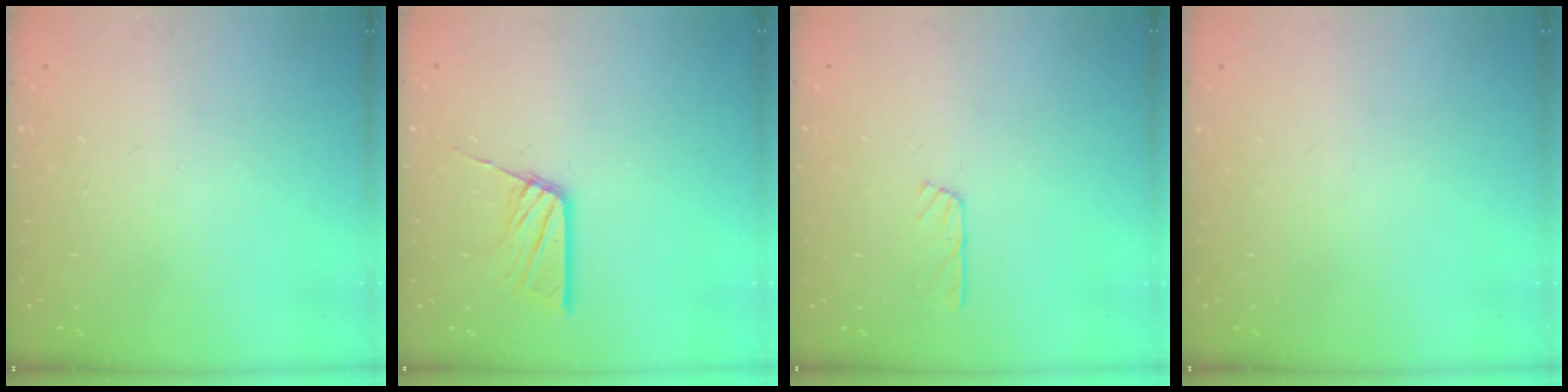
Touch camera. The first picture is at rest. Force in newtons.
{"total": 10.9, "press": 10.9, "slide": 1.0}
{"total": 3.6, "press": 3.6, "slide": 0.3}
{"total": 0.0}